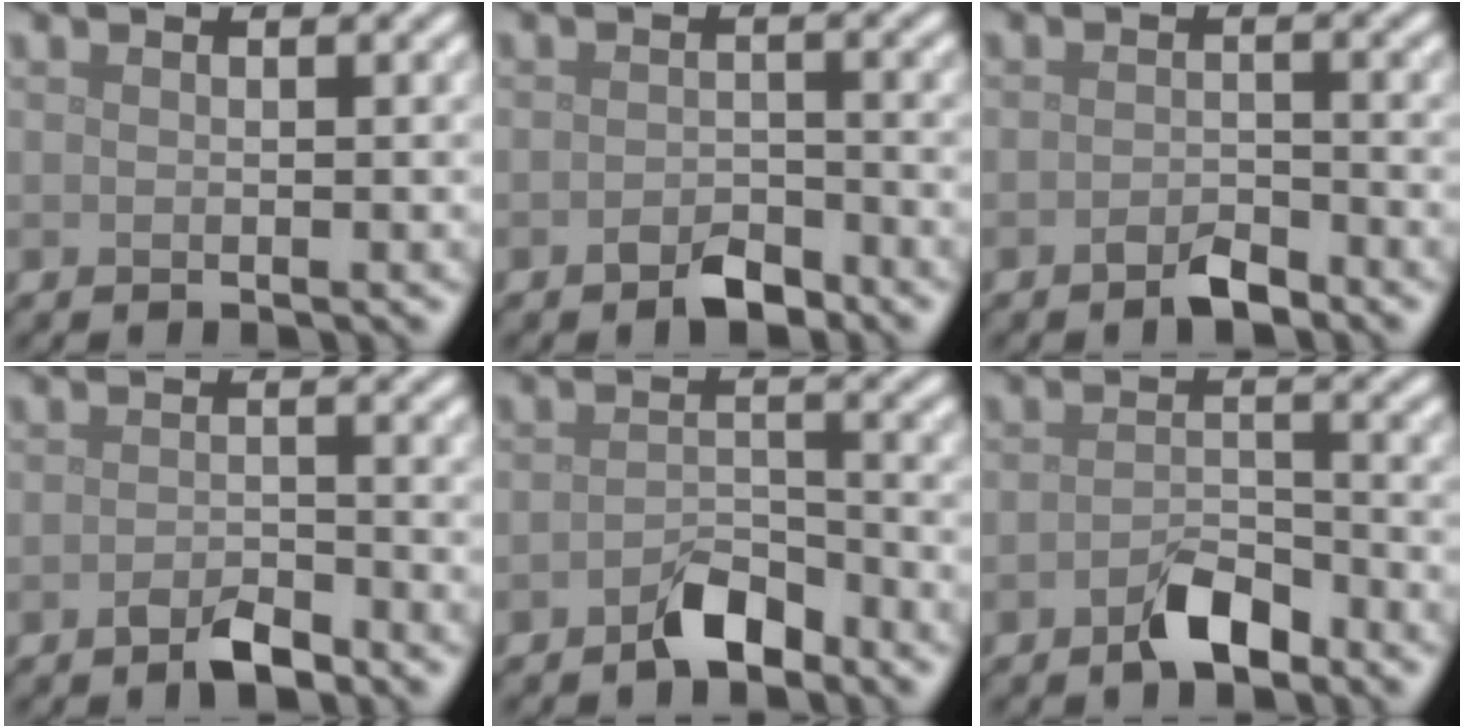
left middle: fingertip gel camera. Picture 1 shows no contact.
{"total": 2.7, "force": [-1.9, 1.3, 1.4], "torque": [-0.022, 0.003, -0.036]}
{"total": 2.1, "force": [-1.6, 0.8, 1.1], "torque": [-0.019, 0.002, -0.031]}
{"total": 2.4, "force": [-1.8, 0.9, 1.4], "torque": [-0.023, 0.002, -0.034]}
{"total": 3.0, "force": [-2.3, 1.2, 1.4], "torque": [-0.021, 0.010, -0.044]}
{"total": 3.1, "force": [-2.2, 1.3, 1.8], "torque": [-0.028, 0.007, -0.043]}